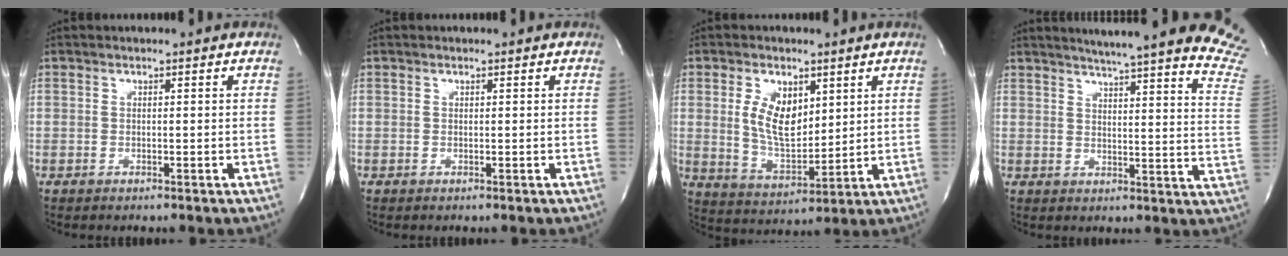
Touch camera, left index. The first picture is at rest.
{"total": 0.0}
{"total": 8.8, "force": [2.7, 4.6, 7.0], "torque": [-0.137, -0.002, 0.059]}
{"total": 25.9, "force": [23.2, -0.6, 11.3], "torque": [-0.154, -0.109, 0.264]}